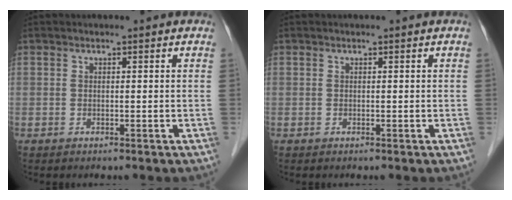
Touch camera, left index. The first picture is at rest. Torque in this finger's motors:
{"motor_torque": [0.02, 0.00, -0.07, -0.01]}